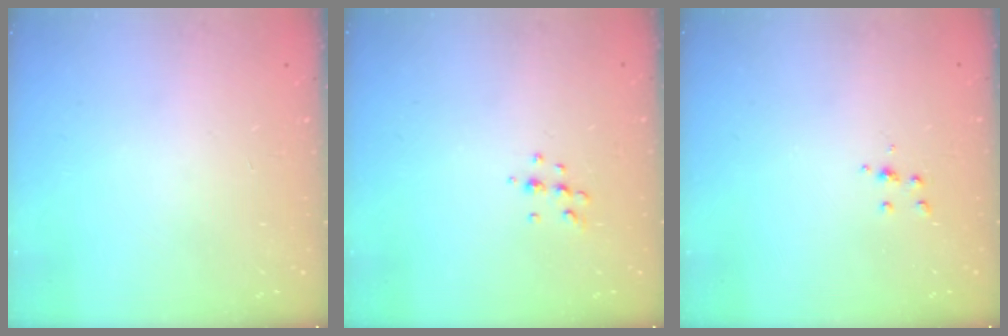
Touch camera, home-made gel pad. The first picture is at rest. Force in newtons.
{"total": 5.7, "press": 5.6, "slide": 1.0}
{"total": 3.3, "press": 3.3, "slide": 0.4}